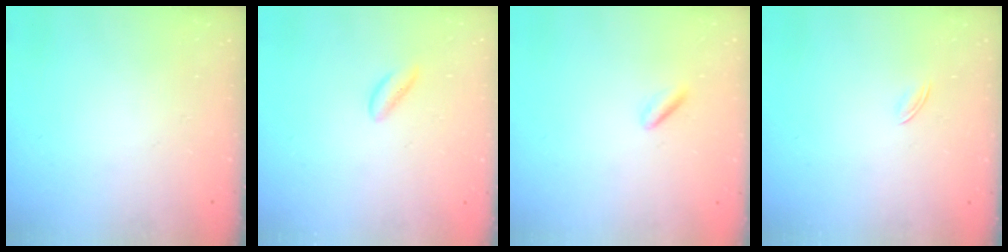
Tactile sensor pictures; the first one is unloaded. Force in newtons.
{"total": 1.3, "press": 1.2, "slide": 0.4}
{"total": 0.6, "press": 0.0, "slide": 0.6}
{"total": 1.7, "press": 1.7, "slide": 0.5}